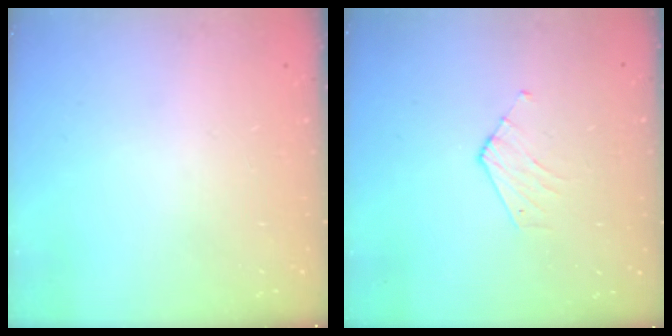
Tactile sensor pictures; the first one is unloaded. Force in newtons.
{"total": 3.5, "press": 3.5, "slide": 0.3}